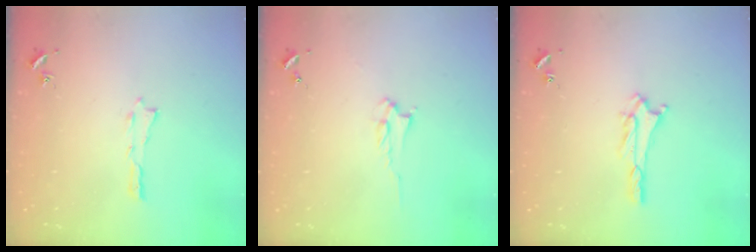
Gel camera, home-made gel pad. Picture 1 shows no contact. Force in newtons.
{"total": 2.0, "press": 1.9, "slide": 0.3}
{"total": 2.4, "press": 2.4, "slide": 0.4}